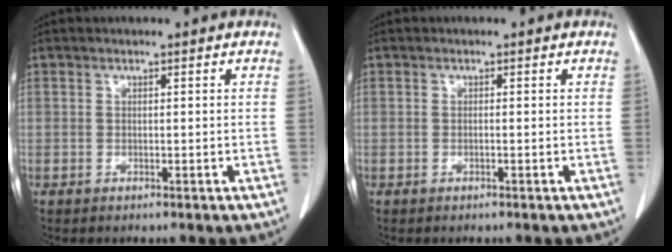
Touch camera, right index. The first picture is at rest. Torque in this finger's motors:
{"motor_torque": [0.03, 0.00, -0.01, 0.01]}